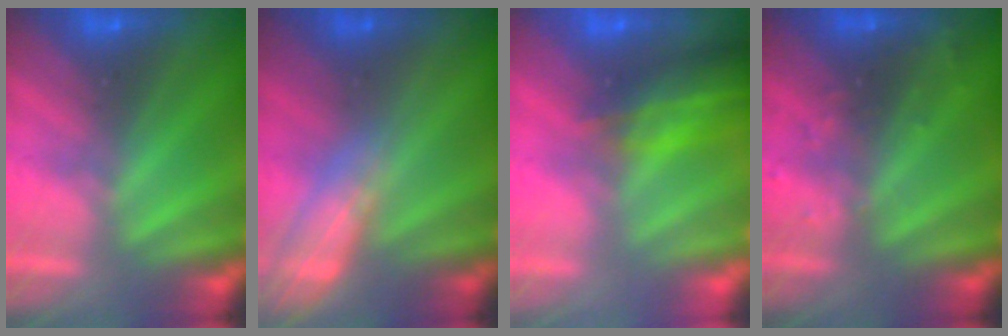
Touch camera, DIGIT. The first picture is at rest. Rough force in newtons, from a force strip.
{"total": 2.5}
{"total": 7.2}
{"total": 2.9}